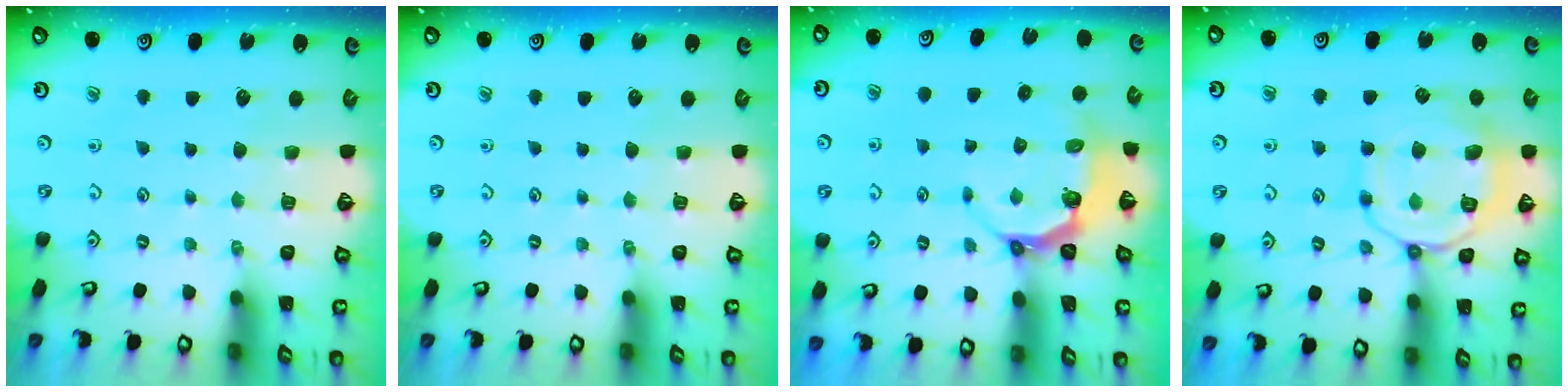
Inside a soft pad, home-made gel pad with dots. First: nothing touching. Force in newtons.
{"total": 0.0}
{"total": 5.0, "press": 4.1, "slide": 2.9}
{"total": 14.2, "press": 14.1, "slide": 1.4}